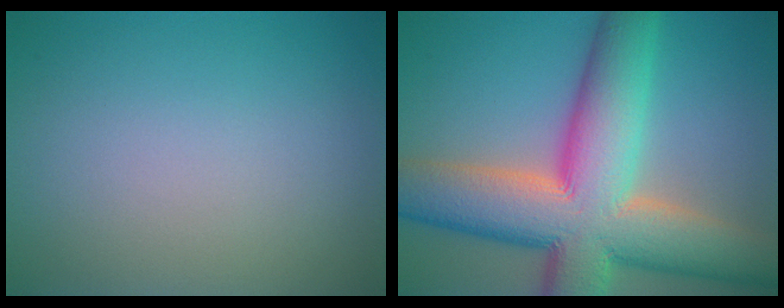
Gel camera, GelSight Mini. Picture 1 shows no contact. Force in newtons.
{"total": 14.5, "press": 14.5, "slide": 1.0}